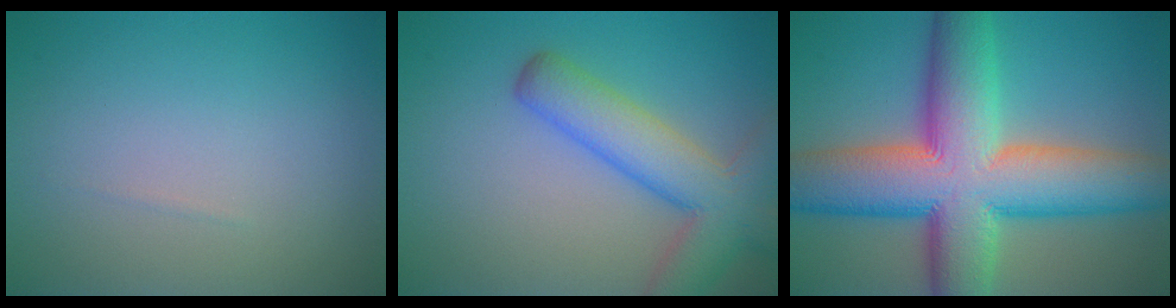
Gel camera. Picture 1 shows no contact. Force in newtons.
{"total": 6.9, "press": 6.9, "slide": 0.4}
{"total": 14.8, "press": 14.8, "slide": 0.7}